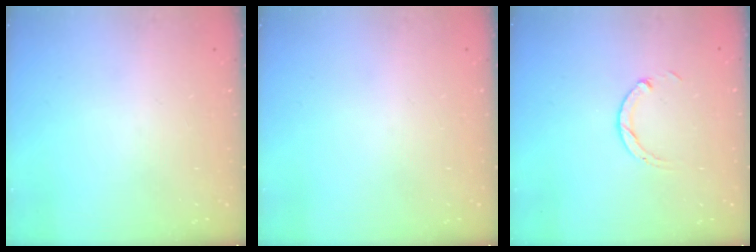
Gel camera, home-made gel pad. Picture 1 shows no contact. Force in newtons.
{"total": 0.0}
{"total": 3.0, "press": 2.9, "slide": 0.4}